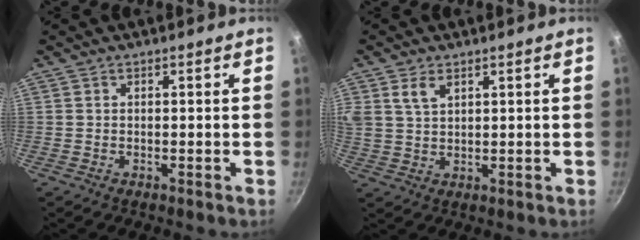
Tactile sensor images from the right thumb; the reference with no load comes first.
{"total": 5.0, "force": [2.5, 2.9, 3.2], "torque": [-0.052, -0.004, 0.053]}